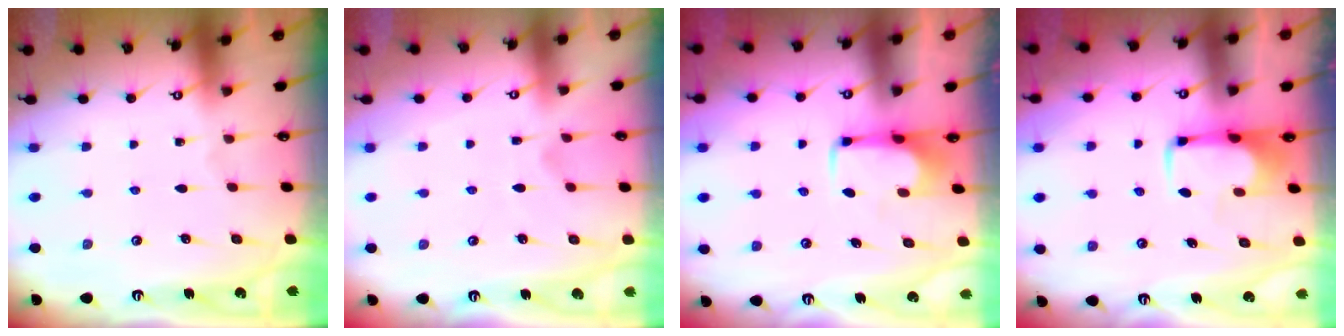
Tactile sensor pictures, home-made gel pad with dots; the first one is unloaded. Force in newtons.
{"total": 3.1, "press": 2.8, "slide": 1.2}
{"total": 2.2, "press": 2.1, "slide": 0.4}
{"total": 2.0, "press": 2.0, "slide": 0.4}